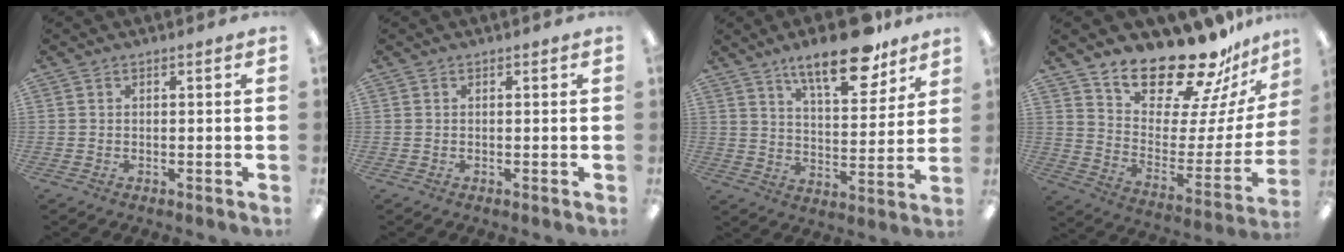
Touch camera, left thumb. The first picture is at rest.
{"total": 0.0}
{"total": 16.3, "force": [11.5, 5.8, 10.0], "torque": [-0.147, -0.059, 0.190]}
{"total": 20.7, "force": [18.2, 6.3, 7.5], "torque": [-0.115, -0.149, 0.312]}